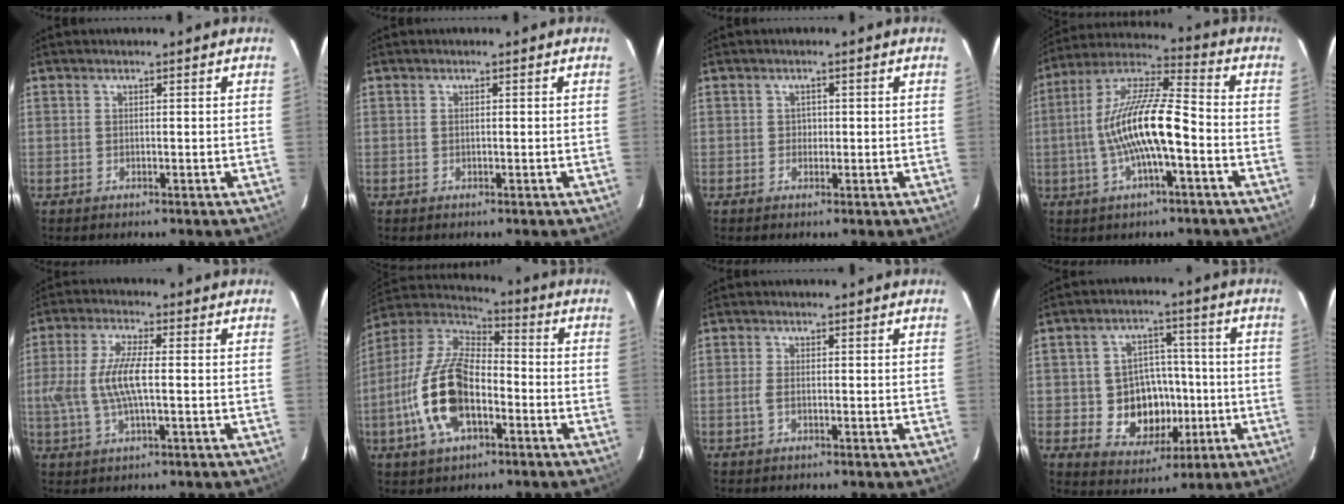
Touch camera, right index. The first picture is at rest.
{"total": 0.0}
{"total": 1.1, "force": [-0.2, 1.1, 0.1], "torque": [0.002, 0.002, -0.001]}
{"total": 14.9, "force": [-3.3, 3.0, 14.2], "torque": [-0.275, 0.007, -0.064]}
{"total": 9.4, "force": [-0.4, 2.7, 9.0], "torque": [-0.184, 0.001, -0.007]}
{"total": 17.2, "force": [-5.5, 8.6, 13.8], "torque": [-0.297, -0.005, -0.105]}
{"total": 1.7, "force": [-0.6, 0.7, 1.4], "torque": [-0.033, -0.003, -0.011]}
{"total": 11.5, "force": [-2.3, 9.7, 5.8], "torque": [-0.128, 0.010, -0.020]}